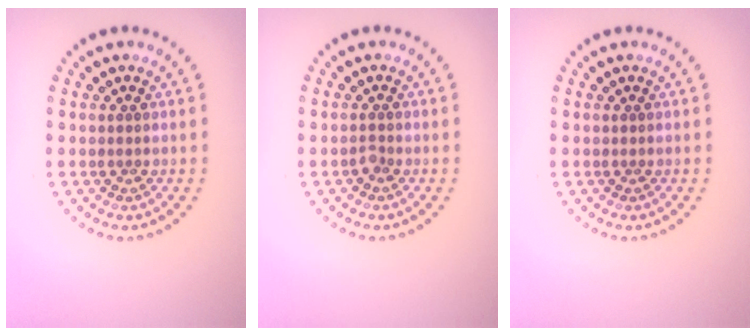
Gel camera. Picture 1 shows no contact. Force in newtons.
{"total": 0.7, "press": 0.4, "slide": 0.6}
{"total": 0.0}